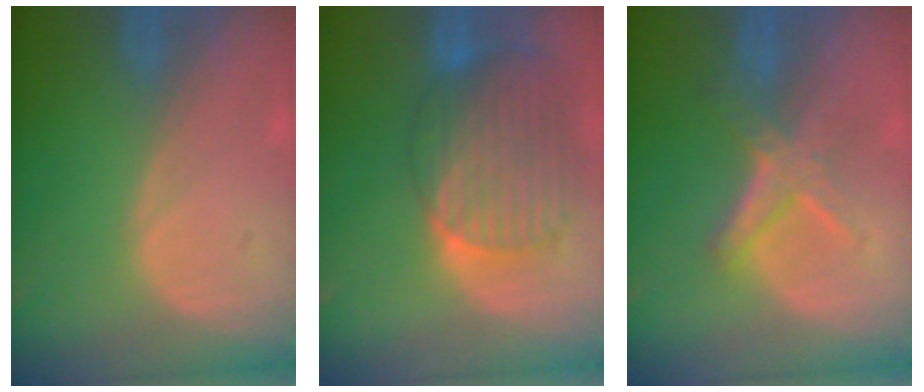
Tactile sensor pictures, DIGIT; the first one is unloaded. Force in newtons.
{"total": 10.7, "press": 9.2, "slide": 5.5}
{"total": 5.6, "press": 5.4, "slide": 1.5}